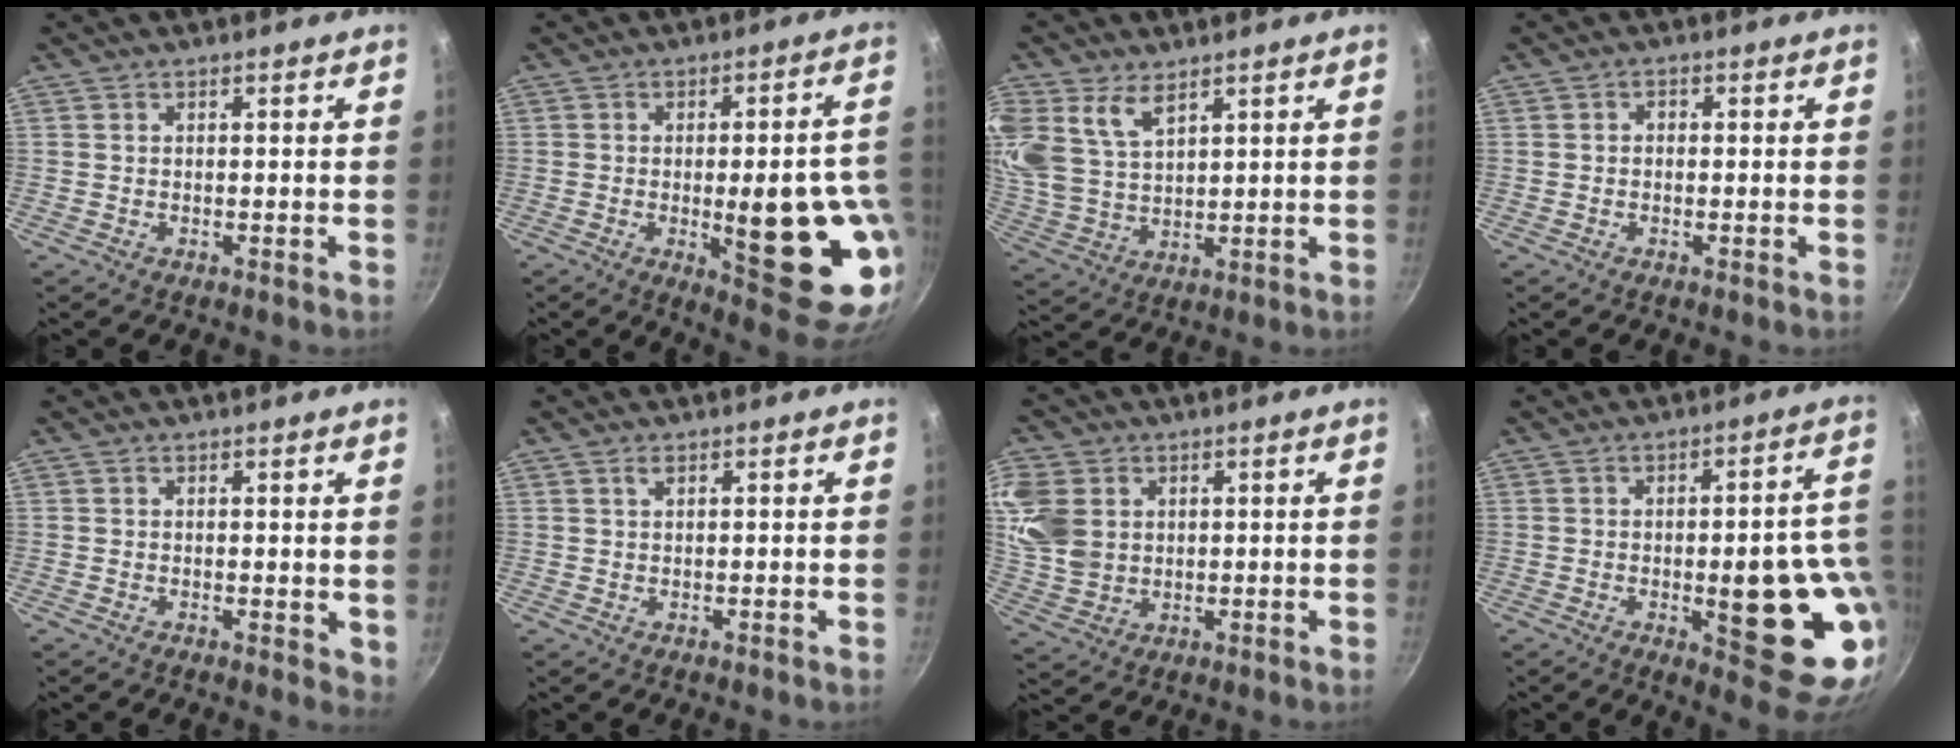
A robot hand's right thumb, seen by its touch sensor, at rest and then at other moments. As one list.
[{"total": 21.2, "force": [-3.9, 7.2, 19.6], "torque": [-0.208, 0.000, -0.039]}, {"total": 11.0, "force": [6.1, 6.5, 6.6], "torque": [-0.135, -0.020, 0.131]}, {"total": 1.2, "force": [-0.1, 1.0, 0.7], "torque": [-0.012, 0.007, -0.003]}, {"total": 2.6, "force": [0.8, 1.5, 1.9], "torque": [-0.020, -0.003, 0.010]}, {"total": 1.1, "force": [0.7, 0.5, 0.7], "torque": [-0.012, 0.000, 0.013]}, {"total": 12.5, "force": [3.0, 10.0, 6.8], "torque": [-0.135, -0.009, 0.064]}, {"total": 20.3, "force": [-3.7, 7.1, 18.7], "torque": [-0.181, 0.006, -0.042]}]